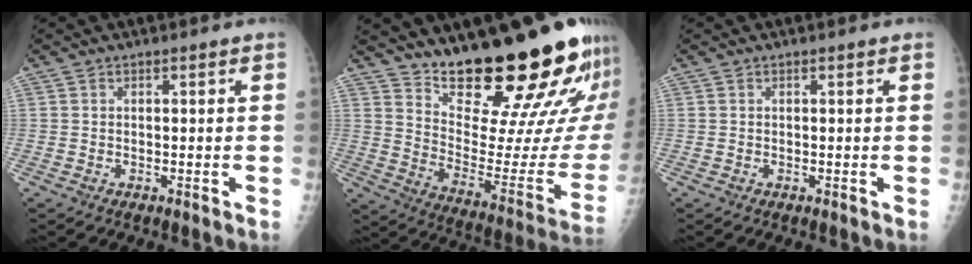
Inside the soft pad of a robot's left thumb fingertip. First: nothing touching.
{"total": 25.7, "force": [20.7, 5.2, 14.3], "torque": [-0.177, -0.169, 0.297]}
{"total": 0.0}